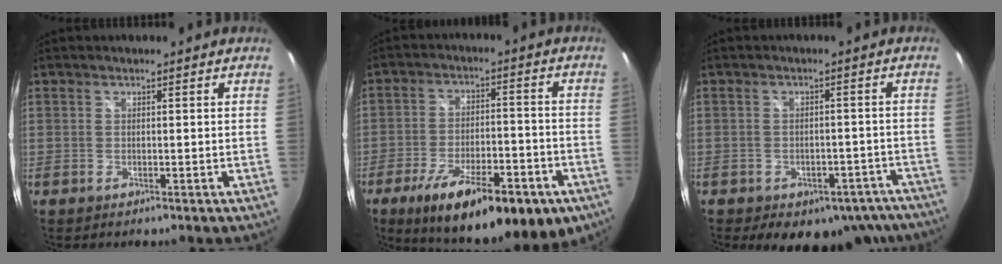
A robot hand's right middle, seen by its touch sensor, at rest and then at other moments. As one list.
[{"total": 22.0, "force": [-13.0, 7.1, 16.3], "torque": [-0.265, -0.040, -0.182]}, {"total": 14.4, "force": [-10.4, 8.1, 6.0], "torque": [-0.101, 0.009, -0.099]}]